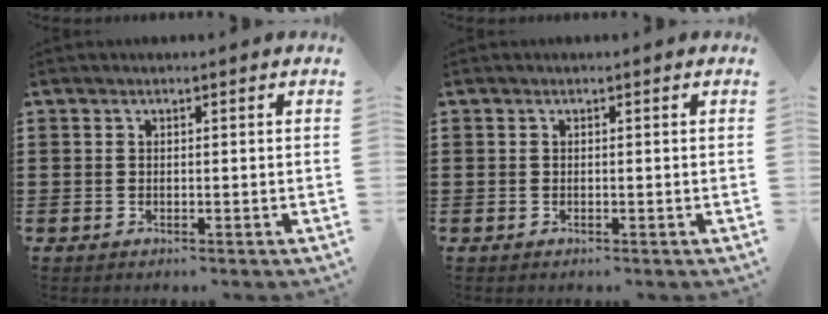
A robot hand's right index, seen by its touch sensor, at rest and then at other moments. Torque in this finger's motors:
{"motor_torque": [-0.31, 0.61, -0.02, 0.00]}